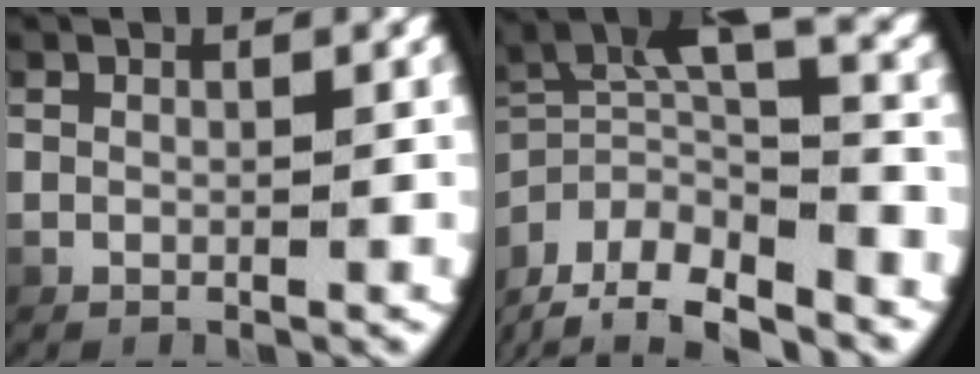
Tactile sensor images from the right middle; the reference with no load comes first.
{"total": 8.2, "force": [-2.4, 5.3, 5.8], "torque": [-0.122, -0.021, -0.032]}